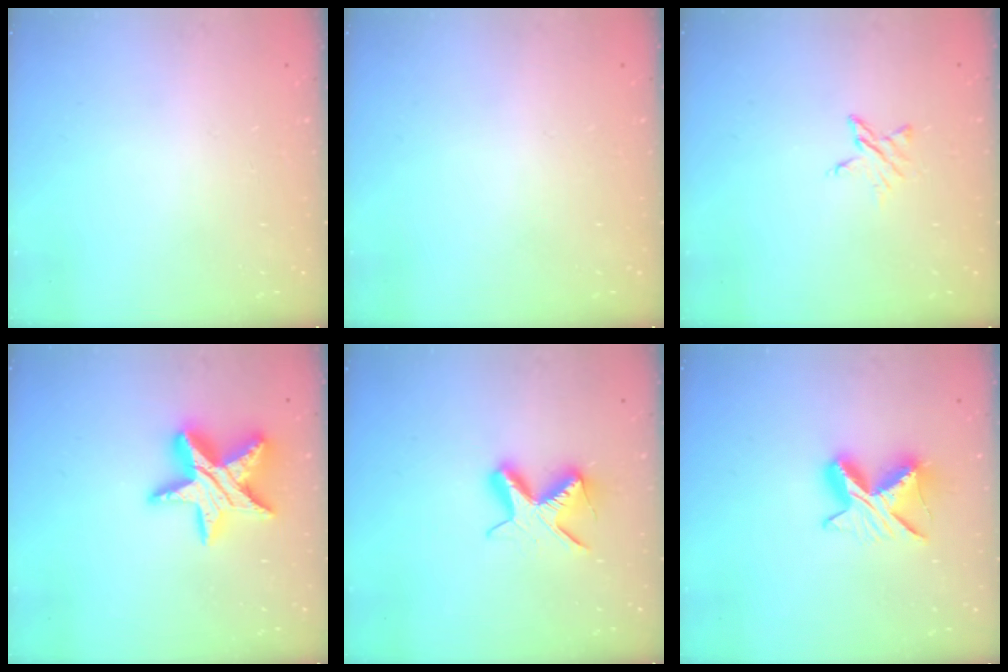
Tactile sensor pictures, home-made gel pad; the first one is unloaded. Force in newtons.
{"total": 0.0}
{"total": 3.9, "press": 3.9, "slide": 0.4}
{"total": 16.8, "press": 16.8, "slide": 1.2}
{"total": 10.2, "press": 10.2, "slide": 0.4}
{"total": 9.3, "press": 9.3, "slide": 0.2}